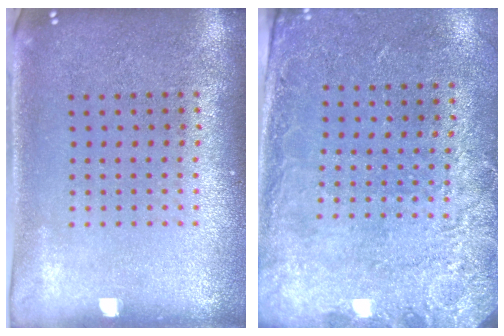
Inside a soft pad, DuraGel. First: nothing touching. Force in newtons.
{"total": 2.6, "press": 2.0, "slide": 1.7}